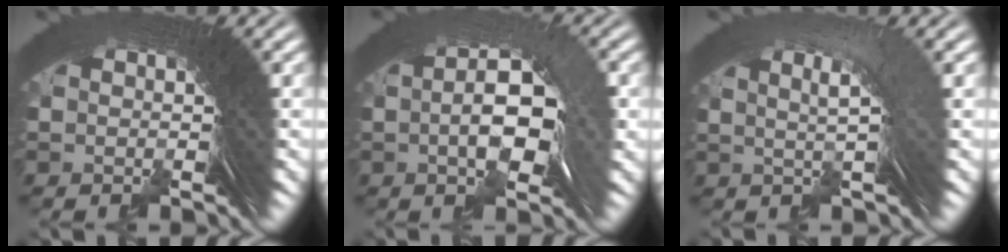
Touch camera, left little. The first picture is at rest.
{"total": 6.1, "force": [0.7, 2.4, 5.5], "torque": [-0.080, 0.009, 0.010]}
{"total": 2.9, "force": [1.3, -1.0, 2.4], "torque": [-0.017, 0.021, 0.018]}